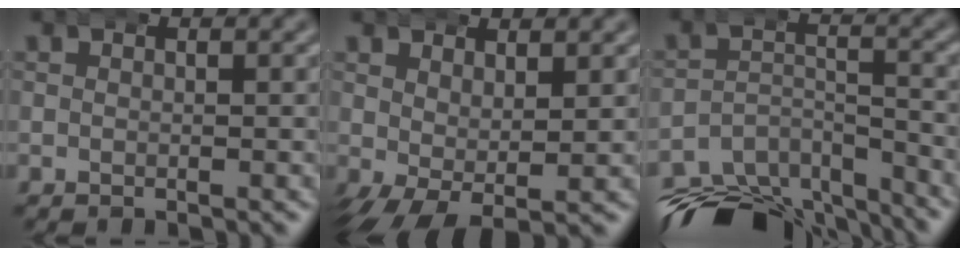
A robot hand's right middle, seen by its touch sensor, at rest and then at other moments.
{"total": 4.4, "force": [-1.1, 2.2, 3.6], "torque": [-0.072, -0.036, 0.007]}
{"total": 9.7, "force": [-8.2, 3.9, 3.4], "torque": [-0.041, -0.027, -0.131]}